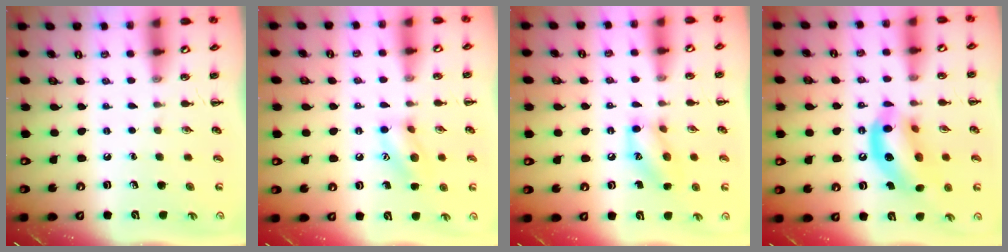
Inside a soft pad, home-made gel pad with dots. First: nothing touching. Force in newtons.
{"total": 10.6, "press": 10.5, "slide": 1.0}
{"total": 11.4, "press": 11.2, "slide": 1.8}
{"total": 14.6, "press": 14.1, "slide": 3.9}